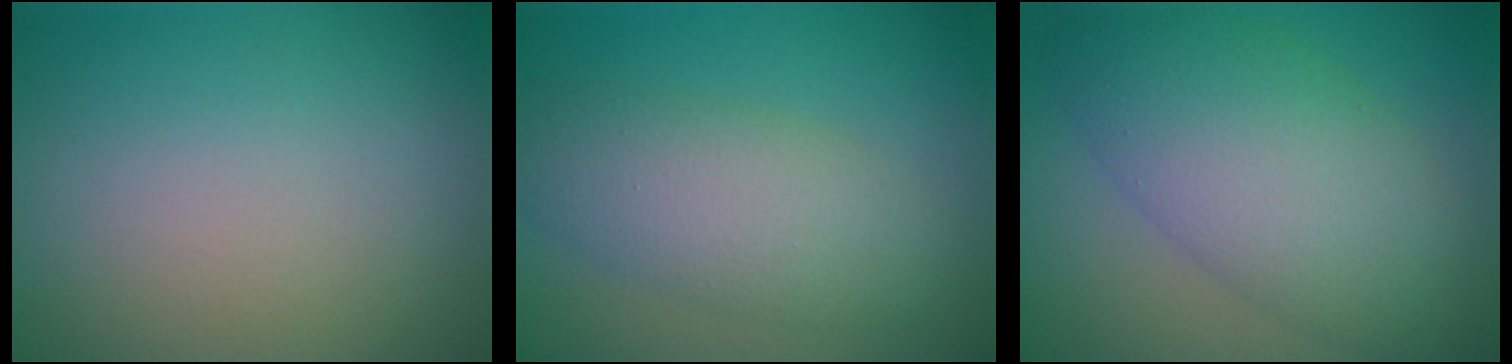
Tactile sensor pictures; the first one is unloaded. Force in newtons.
{"total": 5.5, "press": 5.5, "slide": 0.2}
{"total": 8.5, "press": 8.5, "slide": 0.2}